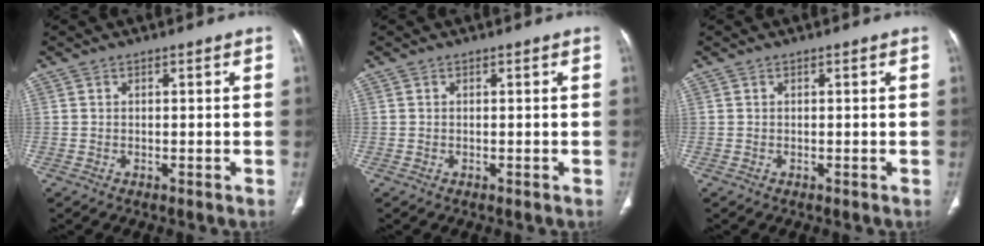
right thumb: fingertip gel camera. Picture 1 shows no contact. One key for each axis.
{"total": 0.0}
{"total": 0.0}